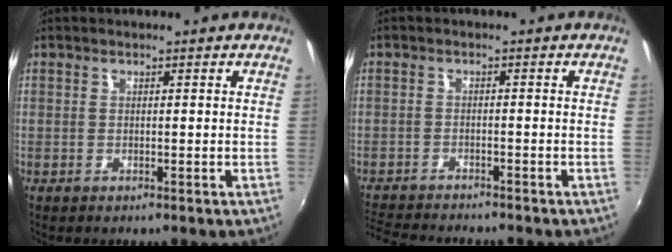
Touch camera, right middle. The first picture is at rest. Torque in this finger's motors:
{"motor_torque": [1.05, -1.09, 0.06, 0.03]}